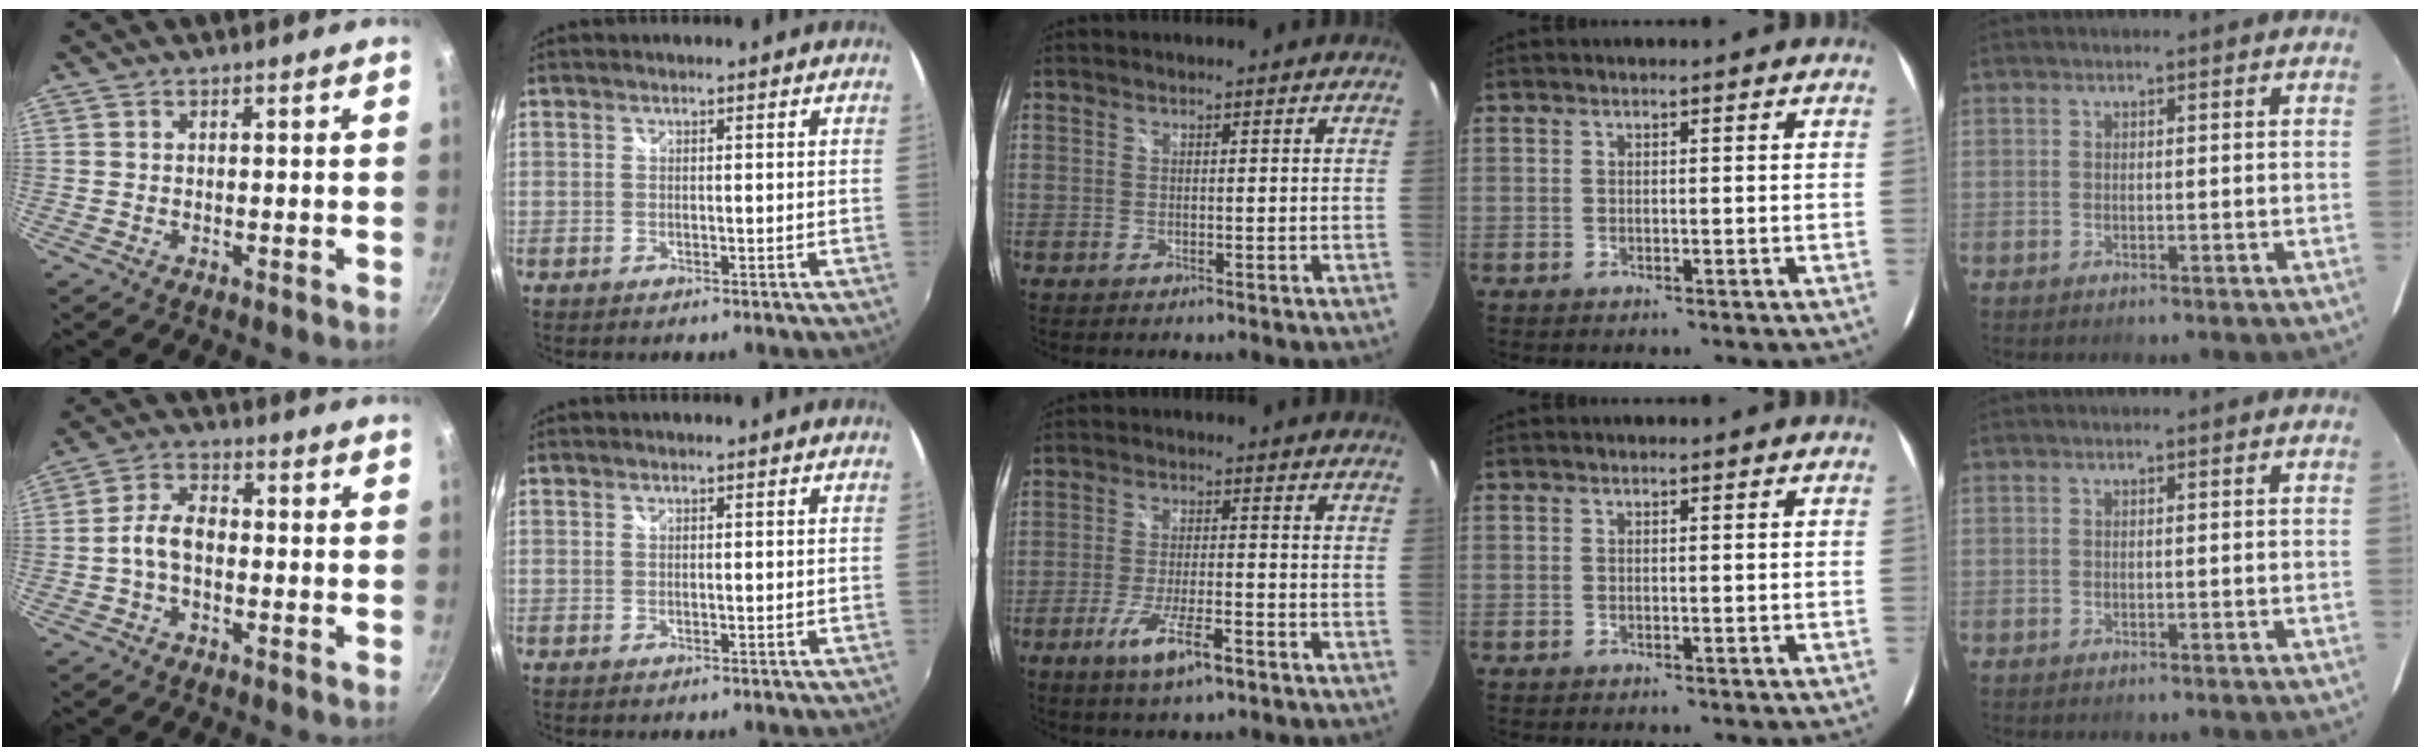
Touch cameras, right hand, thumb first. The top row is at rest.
{"thumb": {"total": 5.9, "force": [-1.2, 3.6, 4.5], "torque": [-0.079, 0.028, -0.032]}, "middle": {"total": 8.2, "force": [-4.7, 1.6, 6.5], "torque": [-0.136, -0.015, -0.080]}}